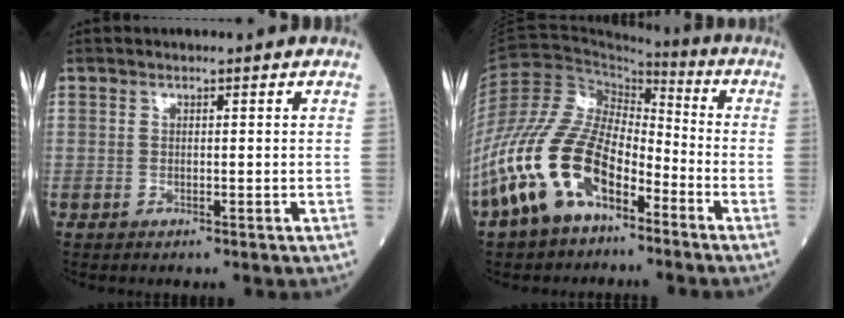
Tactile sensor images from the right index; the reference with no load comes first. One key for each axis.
{"total": 15.5, "fx": -8.6, "fy": 7.7, "fz": 10.4, "tx": -0.238, "ty": 0.014, "tz": -0.167}